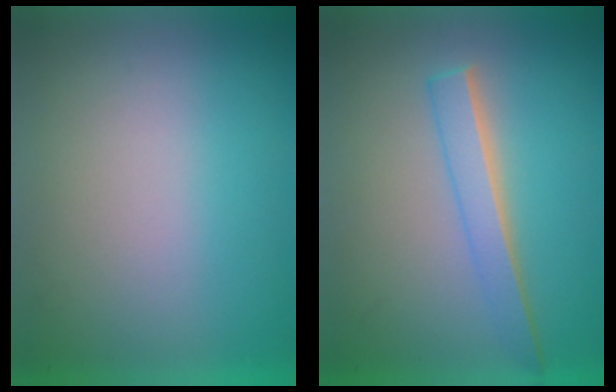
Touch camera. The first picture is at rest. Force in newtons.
{"total": 2.2}